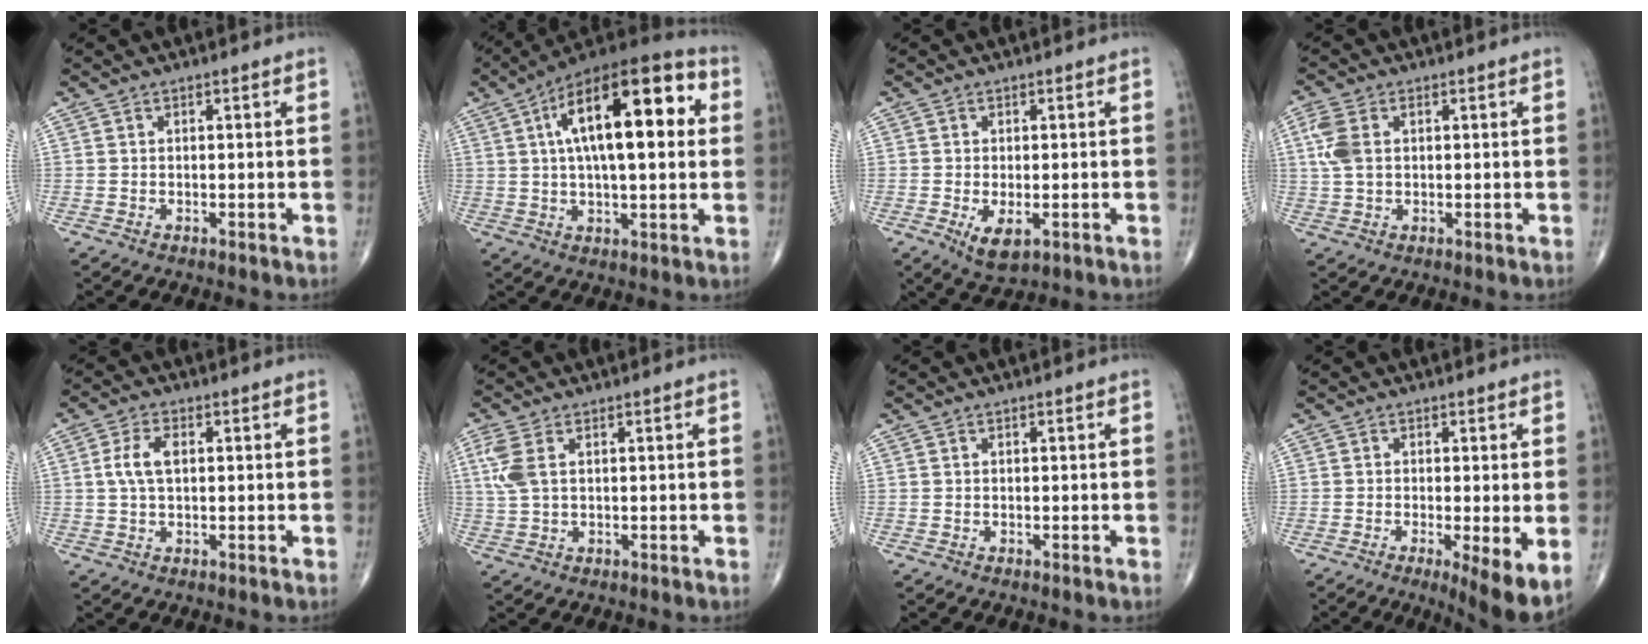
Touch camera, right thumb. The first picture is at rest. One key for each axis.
{"total": 22.3, "fx": 5.1, "fy": 8.7, "fz": 19.9, "tx": -0.301, "ty": 0.020, "tz": 0.068}
{"total": 5.1, "fx": -1.6, "fy": 2.4, "fz": 4.2, "tx": -0.070, "ty": -0.011, "tz": -0.019}
{"total": 5.5, "fx": 1.2, "fy": 3.4, "fz": 4.2, "tx": -0.114, "ty": 0.011, "tz": 0.023}
{"total": 4.9, "fx": 0.8, "fy": 2.5, "fz": 4.2, "tx": -0.095, "ty": 0.008, "tz": 0.013}
{"total": 4.8, "fx": 1.5, "fy": 2.3, "fz": 4.0, "tx": -0.115, "ty": 0.008, "tz": 0.037}
{"total": 0.0}
{"total": 7.7, "fx": -1.8, "fy": 1.7, "fz": 7.3, "tx": -0.115, "ty": -0.023, "tz": -0.029}